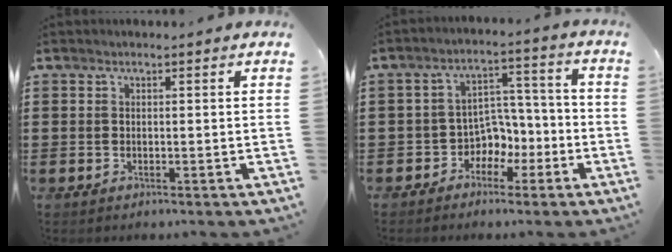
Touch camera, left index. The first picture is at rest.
{"total": 5.4, "force": [-2.6, 4.5, 1.6], "torque": [-0.043, 0.008, -0.049]}